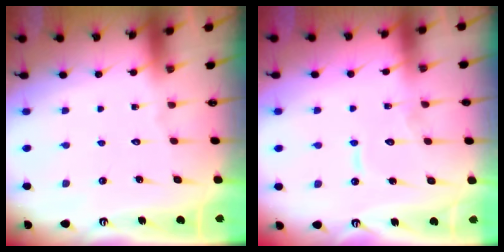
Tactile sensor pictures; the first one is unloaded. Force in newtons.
{"total": 7.4, "press": 7.4, "slide": 0.8}